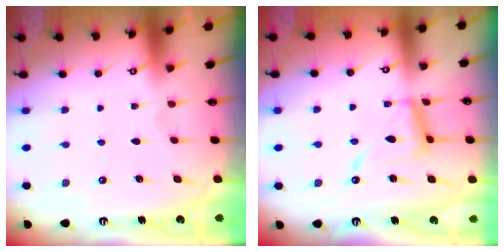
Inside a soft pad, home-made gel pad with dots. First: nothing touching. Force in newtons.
{"total": 13.5, "press": 13.5, "slide": 1.2}